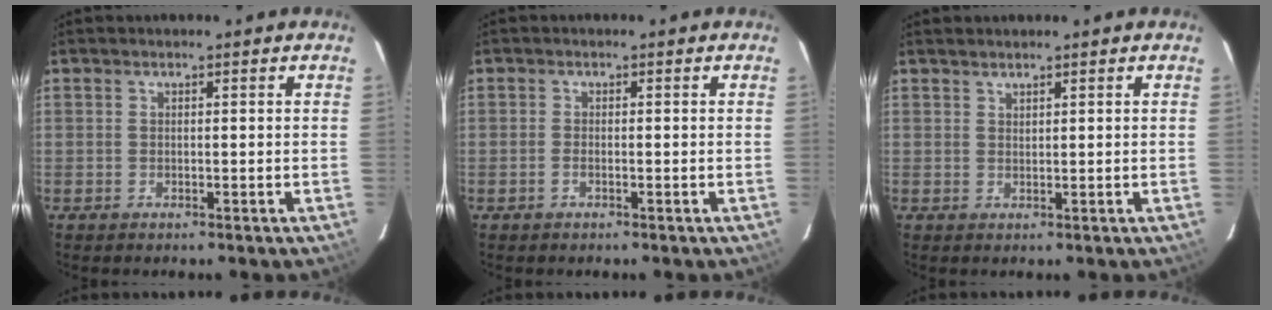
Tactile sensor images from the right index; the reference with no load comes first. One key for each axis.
{"total": 1.0, "fx": -0.6, "fy": 0.4, "fz": 0.8, "tx": -0.019, "ty": 0.001, "tz": -0.011}
{"total": 1.2, "fx": 1.2, "fy": 0.1, "fz": 0.2, "tx": -0.003, "ty": 0.002, "tz": 0.022}